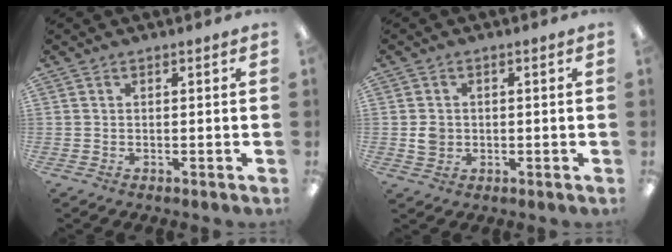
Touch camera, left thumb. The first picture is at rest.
{"total": 3.1, "force": [-0.1, 2.7, 1.4], "torque": [-0.018, 0.002, -0.004]}